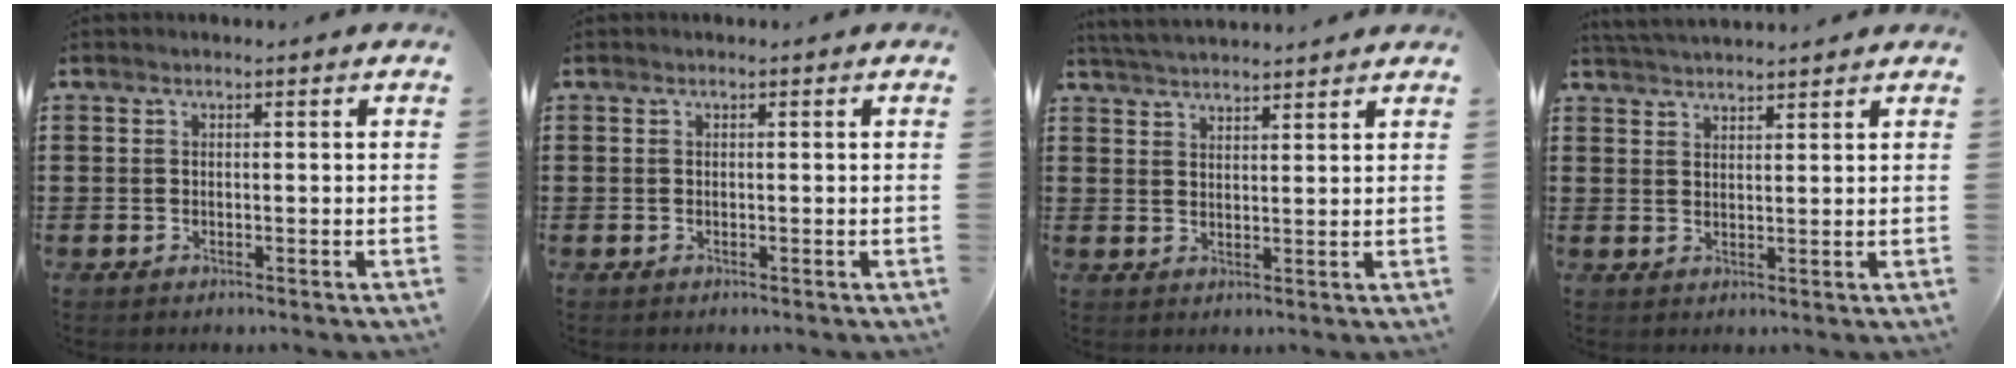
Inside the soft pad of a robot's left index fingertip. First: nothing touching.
{"total": 0.0}
{"total": 3.4, "force": [3.4, -0.3, 0.4], "torque": [-0.018, -0.009, 0.063]}
{"total": 2.8, "force": [2.8, -0.2, 0.3], "torque": [-0.013, -0.005, 0.053]}